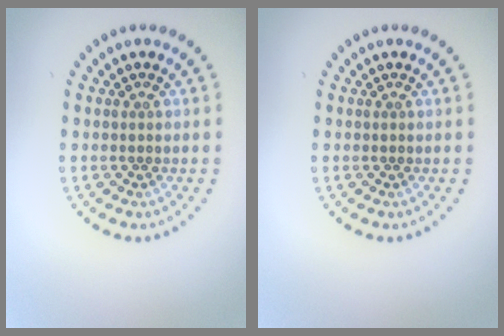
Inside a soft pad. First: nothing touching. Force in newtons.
{"total": 0.0}